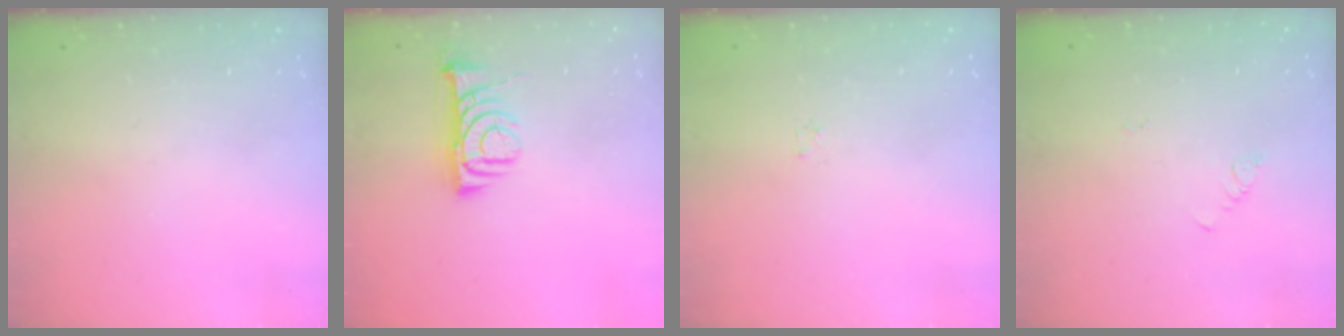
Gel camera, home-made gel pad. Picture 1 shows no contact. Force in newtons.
{"total": 8.2, "press": 8.2, "slide": 0.6}
{"total": 0.8, "press": 0.8, "slide": 0.2}
{"total": 1.9, "press": 1.9, "slide": 0.4}